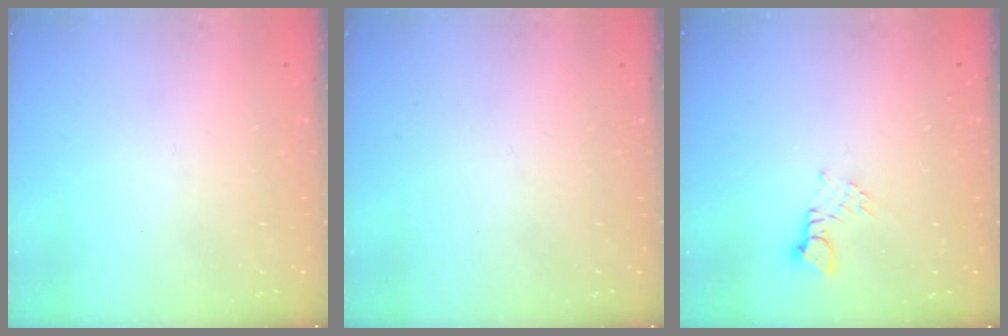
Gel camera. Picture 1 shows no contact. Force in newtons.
{"total": 0.0}
{"total": 2.5, "press": 2.5, "slide": 0.1}